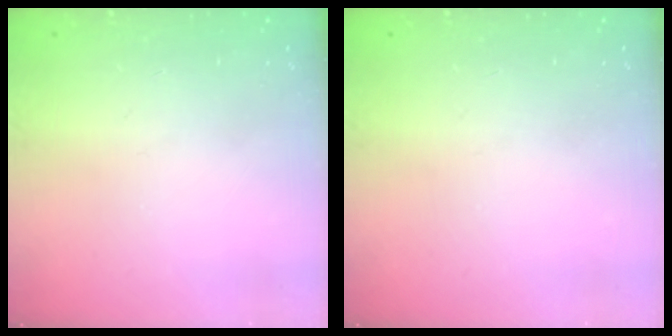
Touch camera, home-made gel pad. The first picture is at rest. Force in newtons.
{"total": 0.0}